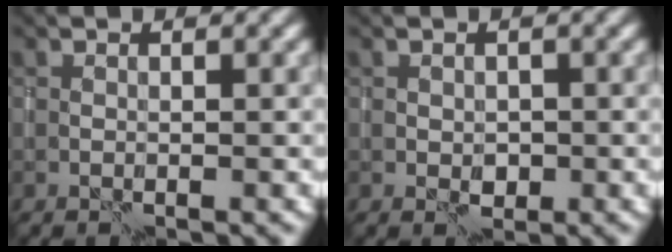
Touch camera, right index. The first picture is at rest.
{"total": 1.3, "force": [-0.3, 1.1, 0.6], "torque": [-0.010, -0.003, 0.000]}